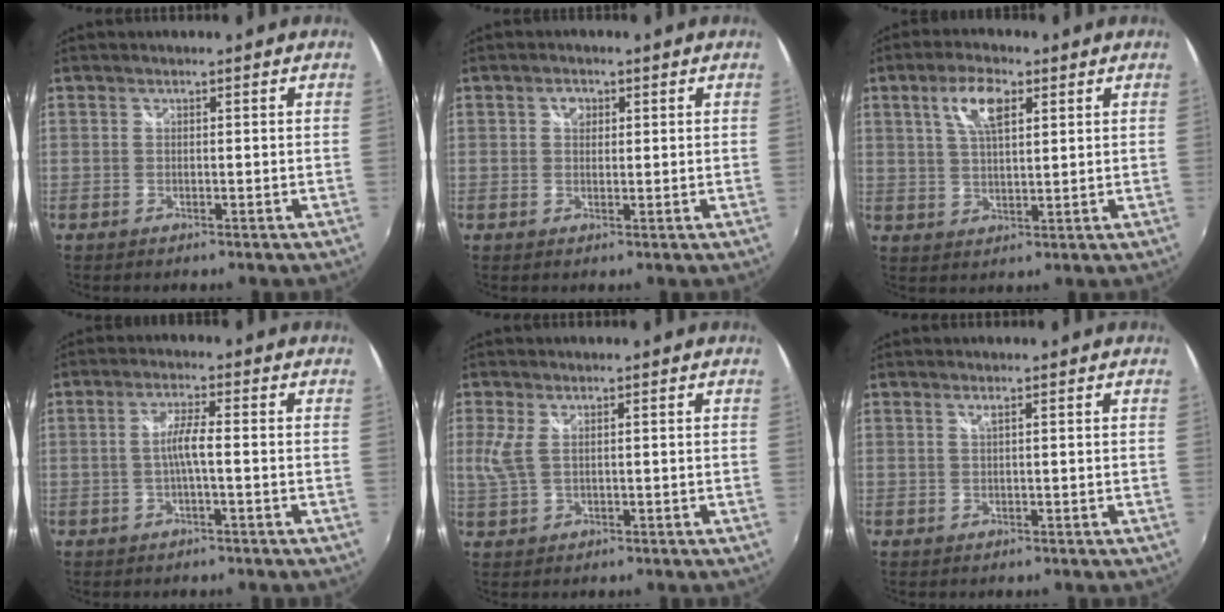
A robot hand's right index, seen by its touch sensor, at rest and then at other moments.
{"total": 2.1, "force": [0.7, 1.6, 1.1], "torque": [-0.013, 0.006, 0.010]}
{"total": 7.1, "force": [3.1, 2.8, 5.8], "torque": [-0.108, 0.011, 0.056]}
{"total": 3.5, "force": [-0.9, 0.0, 3.3], "torque": [-0.066, 0.004, -0.016]}
{"total": 3.5, "force": [0.5, 1.6, 3.1], "torque": [-0.075, -0.002, 0.015]}
{"total": 0.7, "force": [0.3, -0.3, 0.6], "torque": [-0.012, 0.000, 0.004]}